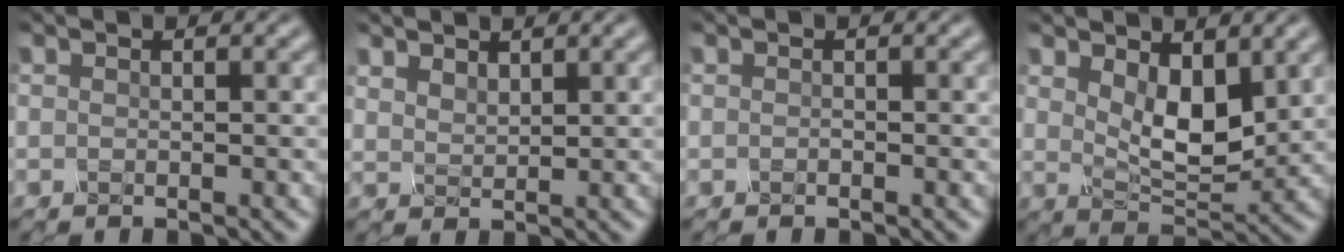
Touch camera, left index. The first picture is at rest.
{"total": 1.4, "force": [1.4, 0.1, -0.1], "torque": [-0.004, 0.004, 0.044]}
{"total": 0.8, "force": [-0.6, -0.3, -0.3], "torque": [-0.002, -0.001, -0.003]}
{"total": 4.7, "force": [1.5, 2.2, 3.9], "torque": [-0.078, -0.009, 0.044]}